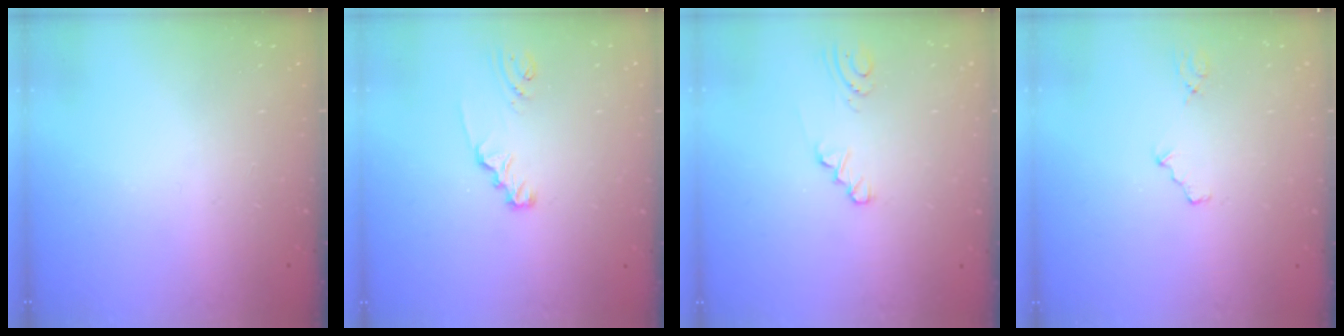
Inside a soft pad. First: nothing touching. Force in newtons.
{"total": 2.1, "press": 2.1, "slide": 0.2}
{"total": 1.0, "press": 1.0, "slide": 0.1}
{"total": 2.9, "press": 2.9, "slide": 0.3}